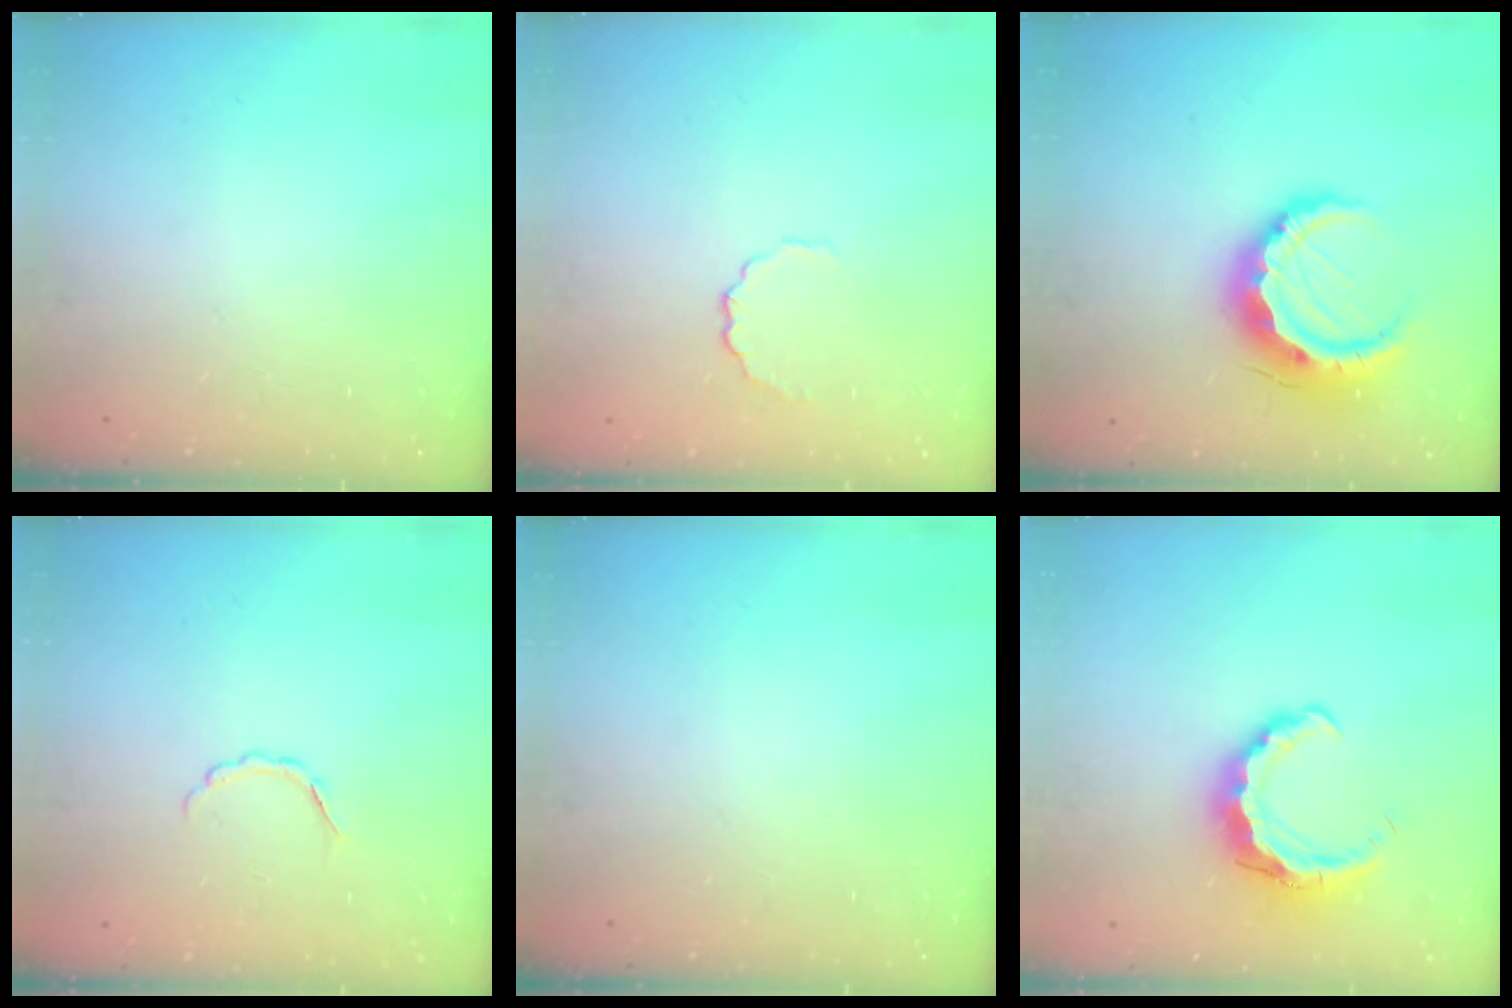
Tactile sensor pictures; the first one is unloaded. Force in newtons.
{"total": 4.2, "press": 3.9, "slide": 1.4}
{"total": 13.8, "press": 13.8, "slide": 0.5}
{"total": 3.6, "press": 3.6, "slide": 0.7}
{"total": 0.0}
{"total": 8.5, "press": 8.5, "slide": 0.8}